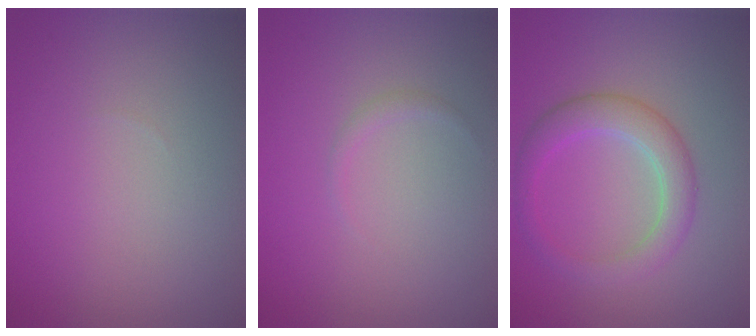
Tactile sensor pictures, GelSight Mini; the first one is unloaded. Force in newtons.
{"total": 0.6, "press": 0.6, "slide": 0.1}
{"total": 3.6, "press": 3.6, "slide": 0.2}